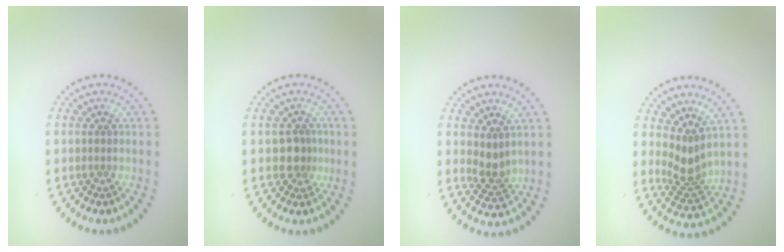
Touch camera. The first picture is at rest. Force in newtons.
{"total": 1.9, "press": 1.6, "slide": 1.0}
{"total": 2.1, "press": 1.8, "slide": 1.2}
{"total": 2.8, "press": 2.0, "slide": 1.9}